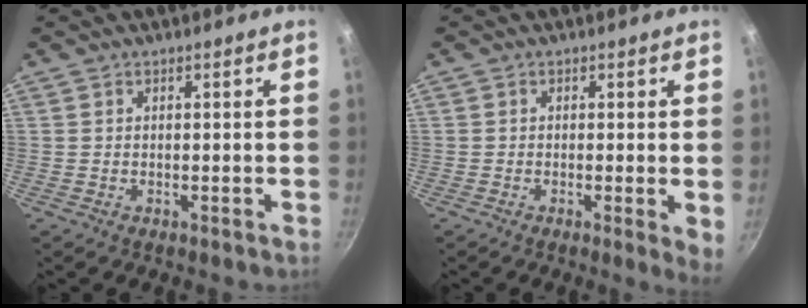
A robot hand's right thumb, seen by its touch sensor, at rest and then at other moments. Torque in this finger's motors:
{"motor_torque": [-0.16, 0.17, -0.24, 0.18, 0.01]}